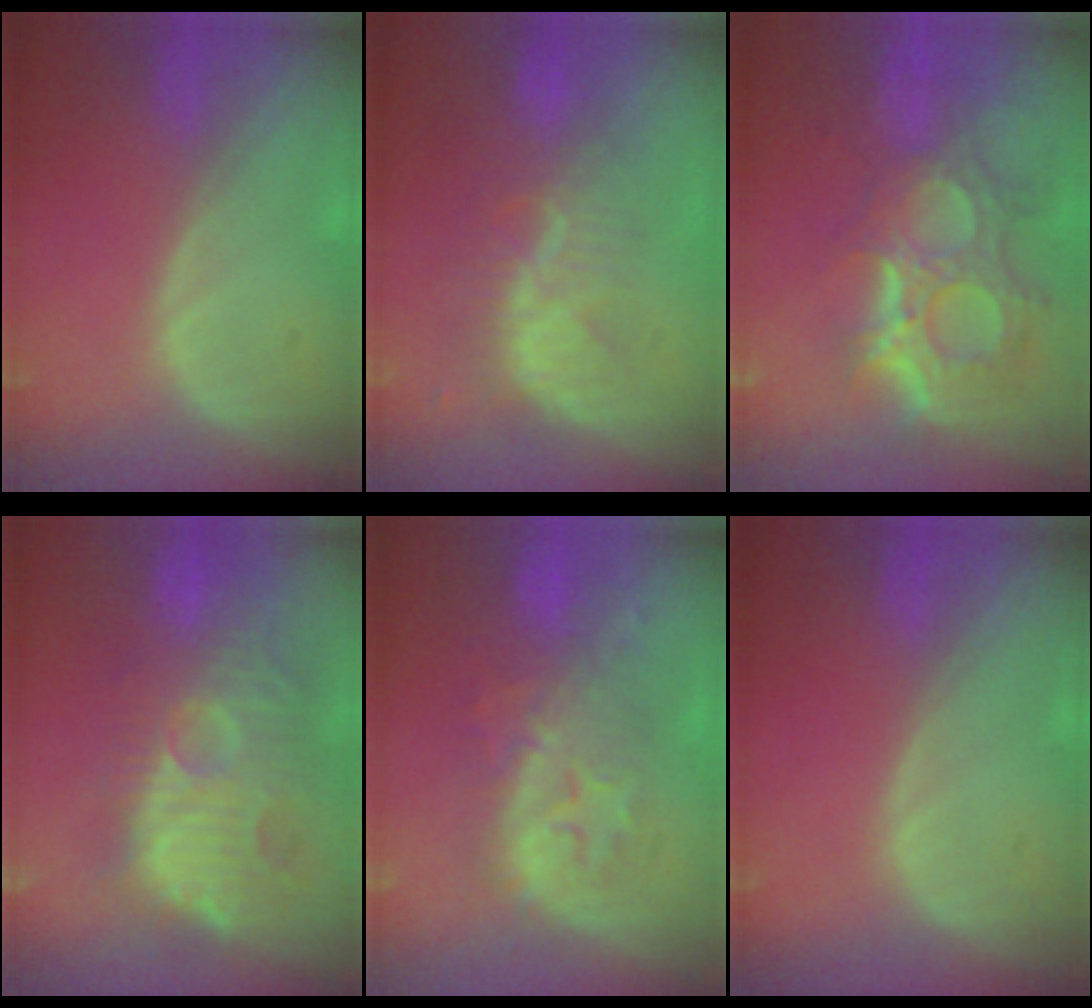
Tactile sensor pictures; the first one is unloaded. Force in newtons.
{"total": 8.2, "press": 7.4, "slide": 3.6}
{"total": 12.1, "press": 10.8, "slide": 5.4}
{"total": 12.6, "press": 12.1, "slide": 3.6}
{"total": 9.1, "press": 8.6, "slide": 3.0}
{"total": 0.0}